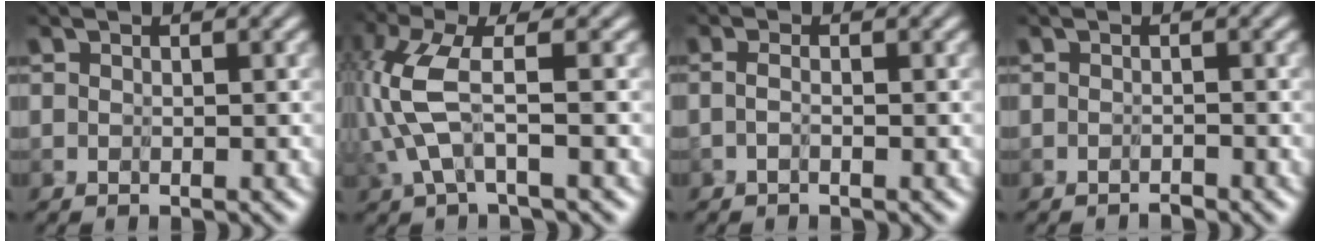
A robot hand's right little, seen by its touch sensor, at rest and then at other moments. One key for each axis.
{"total": 4.3, "fx": -0.4, "fy": 0.6, "fz": 4.2, "tx": -0.133, "ty": 0.015, "tz": -0.013}
{"total": 1.2, "fx": -0.9, "fy": -0.8, "fz": -0.2, "tx": 0.003, "ty": 0.001, "tz": -0.014}
{"total": 1.8, "fx": -1.5, "fy": -0.4, "fz": -0.9, "tx": 0.021, "ty": 0.000, "tz": -0.027}